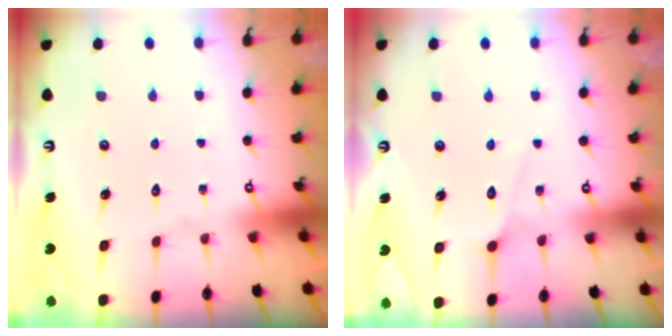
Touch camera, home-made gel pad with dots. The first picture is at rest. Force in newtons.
{"total": 3.6, "press": 3.6, "slide": 0.5}